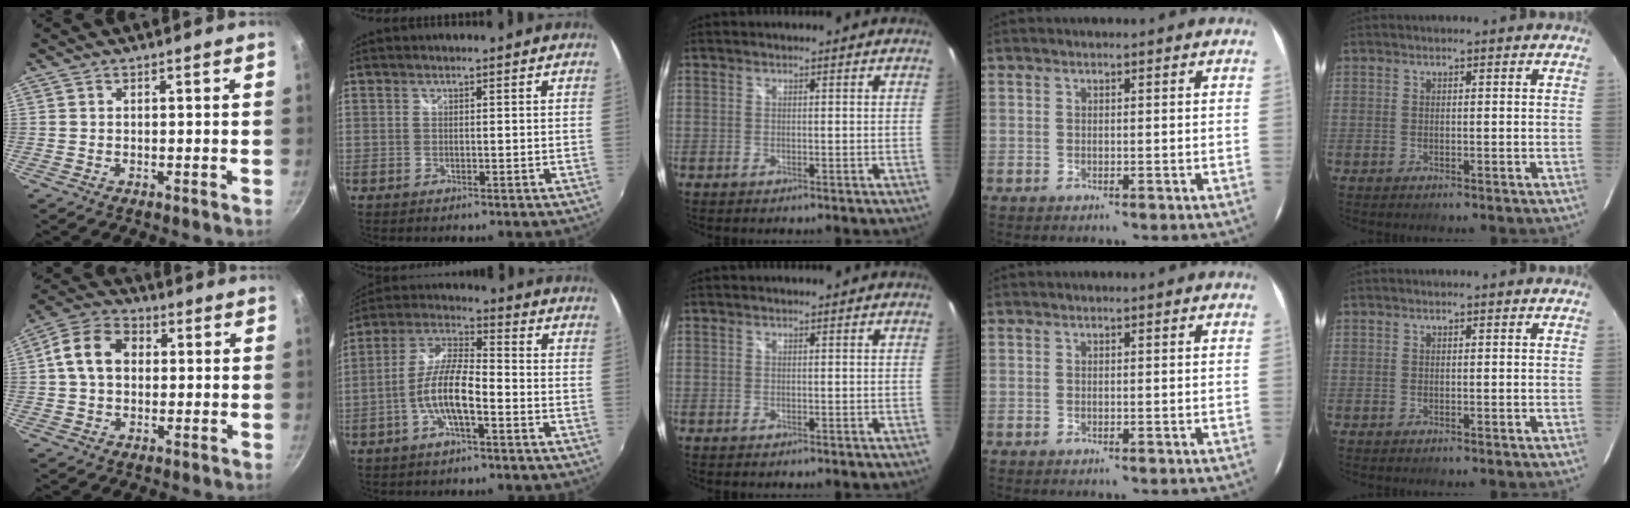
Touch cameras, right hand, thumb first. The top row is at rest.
{"thumb": {"total": 10.2, "force": [1.3, 7.7, 6.6], "torque": [-0.098, 0.021, 0.006]}, "index": {"total": 9.6, "force": [-3.7, 2.6, 8.4], "torque": [-0.181, 0.007, -0.070]}}